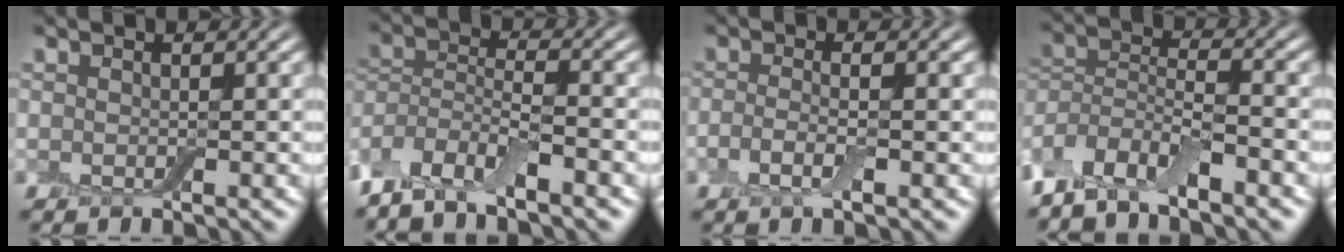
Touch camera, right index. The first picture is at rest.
{"total": 5.7, "force": [-4.3, 1.6, 3.4], "torque": [-0.068, 0.000, -0.090]}
{"total": 2.0, "force": [-0.7, 0.4, 1.8], "torque": [-0.042, -0.001, -0.020]}
{"total": 5.9, "force": [-4.2, 1.9, 3.7], "torque": [-0.072, 0.002, -0.088]}